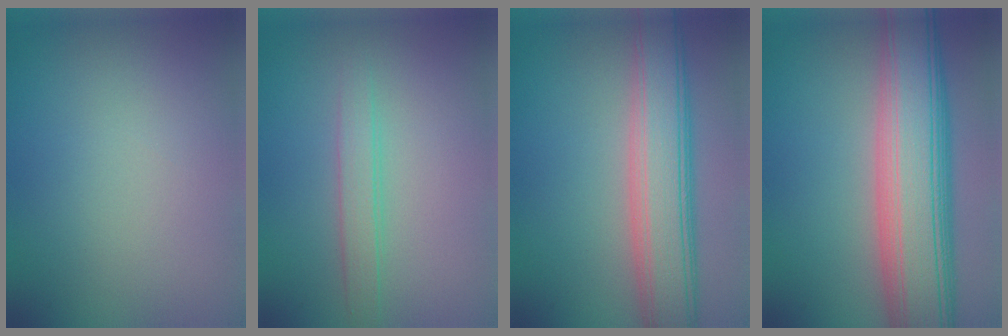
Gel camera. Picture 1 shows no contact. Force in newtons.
{"total": 1.9, "press": 1.9, "slide": 0.0}
{"total": 7.1, "press": 7.1, "slide": 0.4}
{"total": 11.6, "press": 11.6, "slide": 0.5}